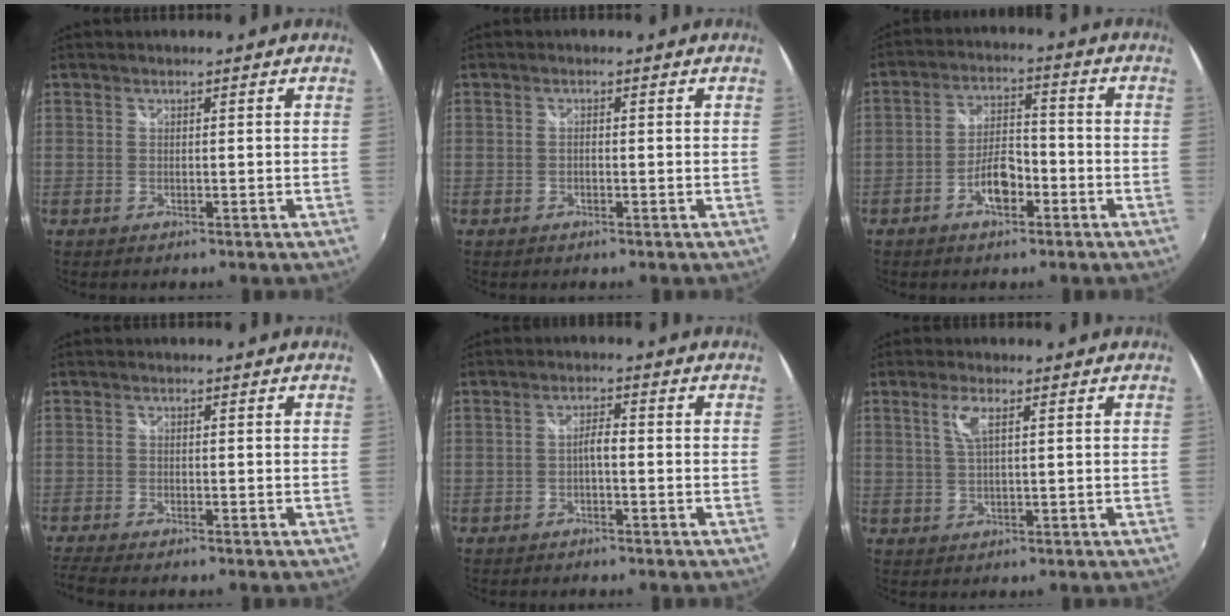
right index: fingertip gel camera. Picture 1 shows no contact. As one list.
[{"total": 1.3, "force": [-0.7, 0.5, 0.9], "torque": [-0.019, 0.003, -0.015]}, {"total": 6.9, "force": [-3.5, 3.3, 5.0], "torque": [-0.097, 0.010, -0.056]}, {"total": 4.1, "force": [-3.5, 0.5, 2.1], "torque": [-0.058, -0.018, -0.066]}, {"total": 2.1, "force": [-0.9, 0.6, 1.8], "torque": [-0.036, 0.006, -0.016]}, {"total": 3.6, "force": [1.4, 0.8, 3.2], "torque": [-0.063, 0.002, 0.027]}]